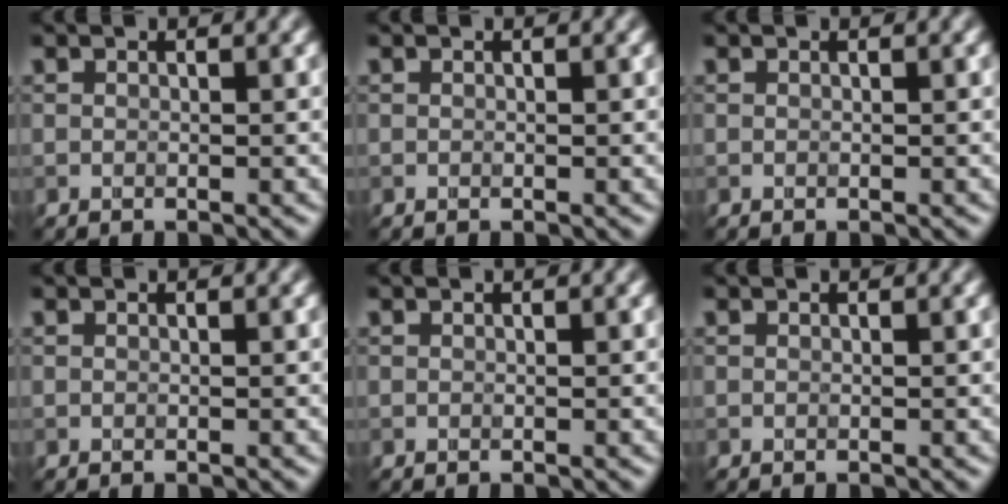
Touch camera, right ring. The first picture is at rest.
{"total": 0.0}
{"total": 0.0}
{"total": 0.0}
{"total": 0.0}
{"total": 0.0}